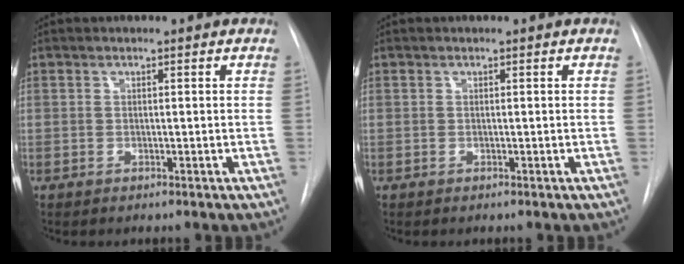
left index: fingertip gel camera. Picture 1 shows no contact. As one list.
[{"total": 0.0}]